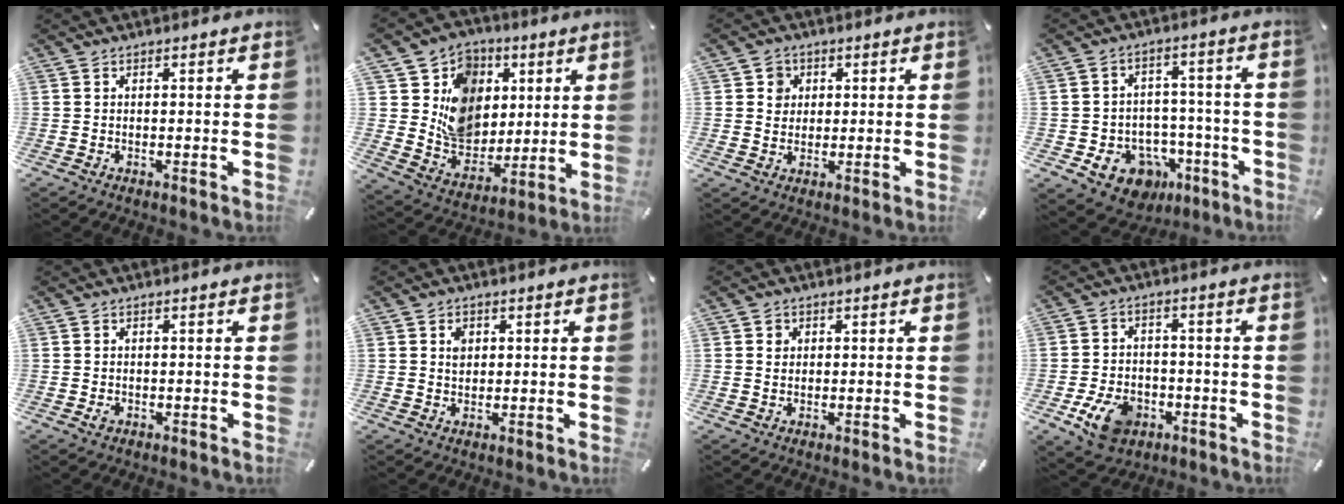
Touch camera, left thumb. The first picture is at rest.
{"total": 14.6, "force": [2.7, 13.6, 4.8], "torque": [-0.069, -0.014, 0.062]}
{"total": 4.2, "force": [0.9, 4.1, 0.8], "torque": [-0.002, 0.001, 0.011]}
{"total": 10.9, "force": [-5.1, 8.8, 3.8], "torque": [-0.049, 0.031, -0.078]}
{"total": 0.9, "force": [-0.2, 0.7, 0.6], "torque": [-0.011, 0.001, -0.005]}
{"total": 2.8, "force": [0.8, 2.4, 1.1], "torque": [-0.010, -0.001, 0.011]}
{"total": 1.9, "force": [0.4, 1.8, 0.3], "torque": [-0.001, 0.001, 0.004]}
{"total": 9.4, "force": [-3.9, 6.9, 5.0], "torque": [-0.108, 0.015, -0.072]}